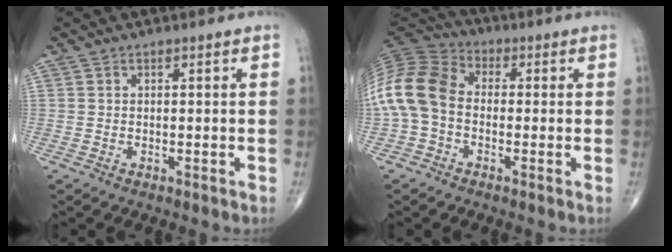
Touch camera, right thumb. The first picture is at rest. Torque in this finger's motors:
{"motor_torque": [0.34, 0.17, 1.26, -0.31, 0.48]}